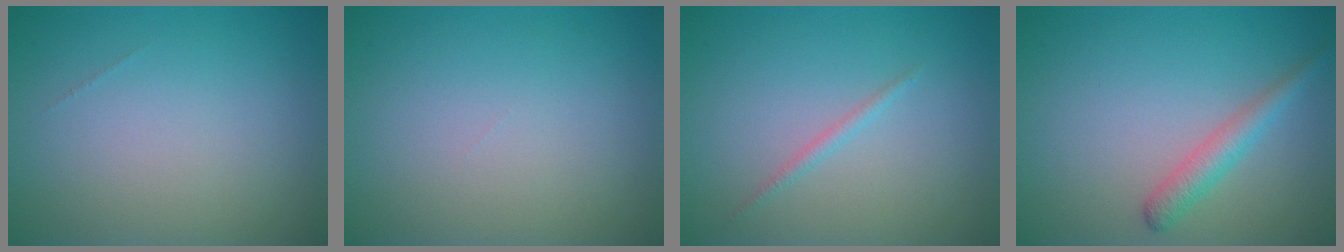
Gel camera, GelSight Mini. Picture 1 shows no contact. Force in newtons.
{"total": 0.0}
{"total": 0.8, "press": 0.8, "slide": 0.0}
{"total": 2.2, "press": 2.2, "slide": 0.1}